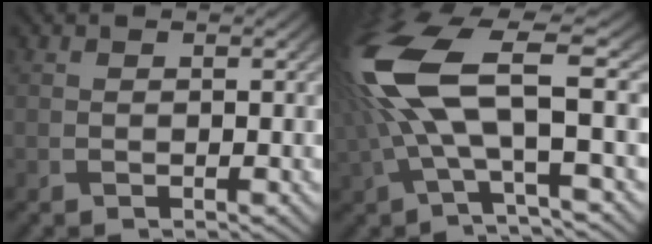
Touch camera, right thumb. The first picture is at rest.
{"total": 14.1, "force": [0.7, 4.6, 13.3], "torque": [-0.311, 0.006, 0.011]}